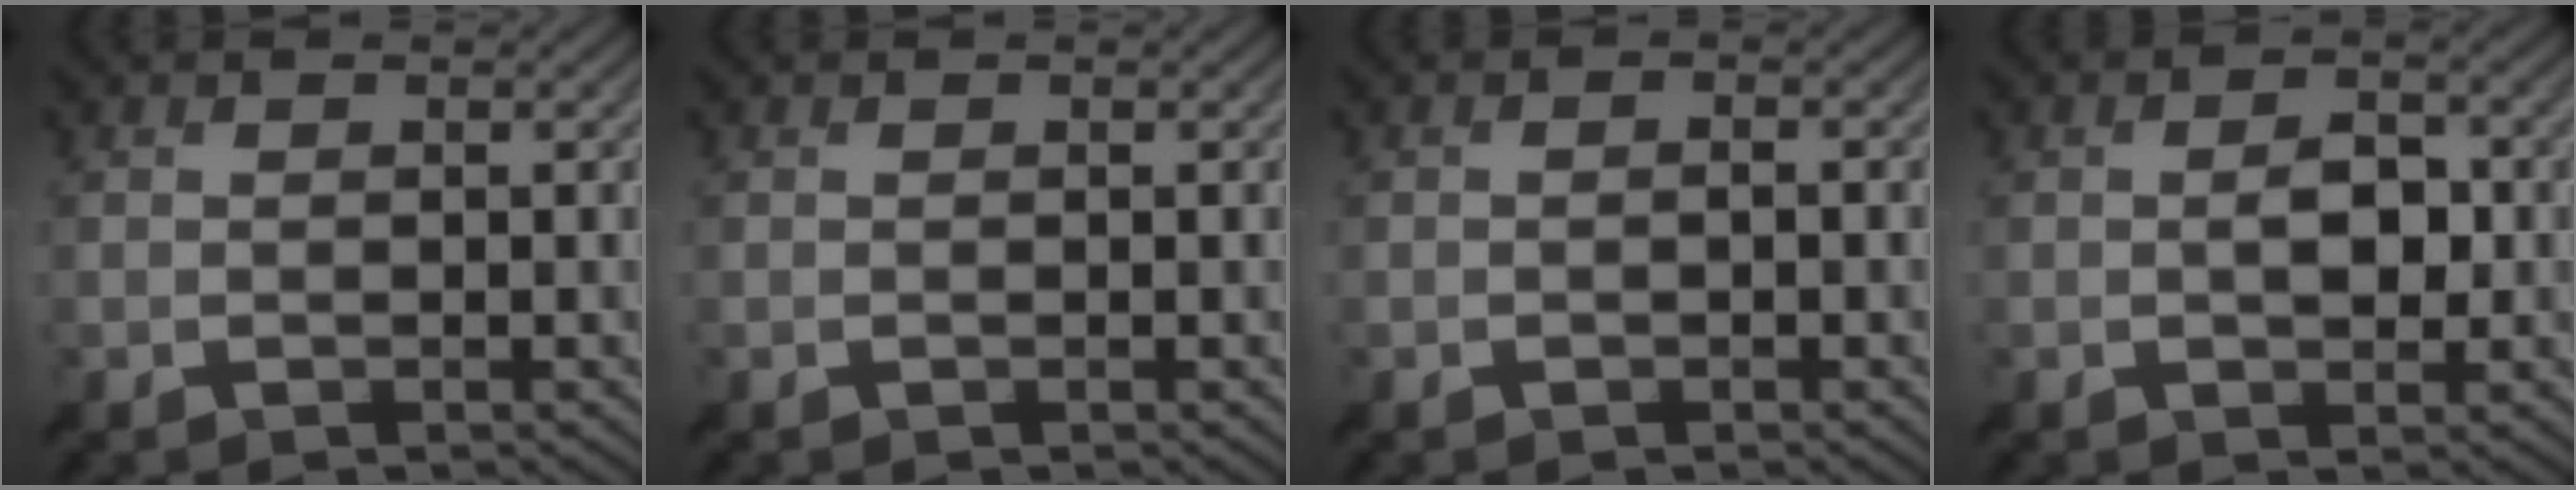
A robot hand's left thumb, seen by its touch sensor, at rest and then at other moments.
{"total": 0.0}
{"total": 1.0, "force": [-0.5, 0.7, 0.6], "torque": [-0.010, 0.002, -0.012]}
{"total": 3.3, "force": [-0.2, 1.8, 2.8], "torque": [-0.047, 0.003, -0.007]}